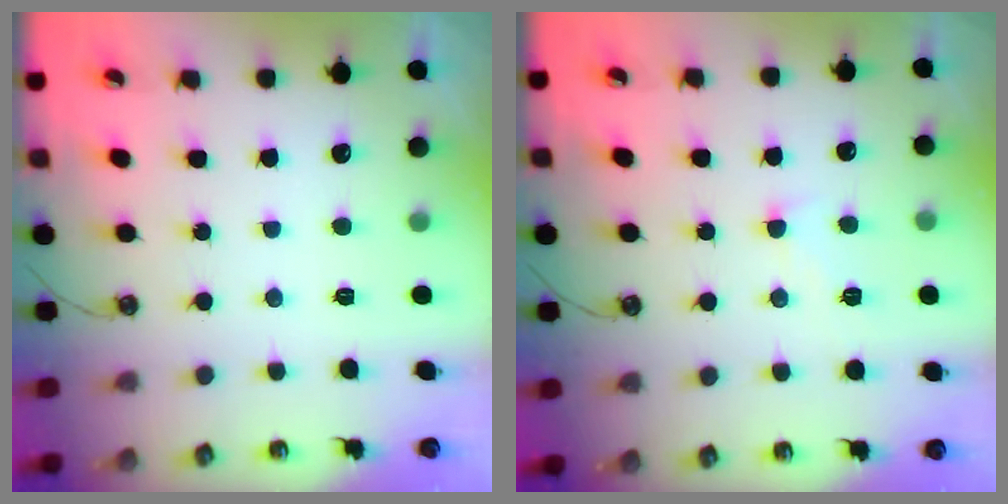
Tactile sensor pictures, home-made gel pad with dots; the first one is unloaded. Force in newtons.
{"total": 1.1, "press": 1.0, "slide": 0.4}